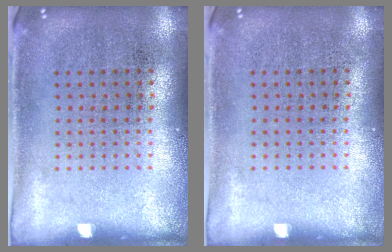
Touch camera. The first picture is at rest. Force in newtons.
{"total": 0.0}